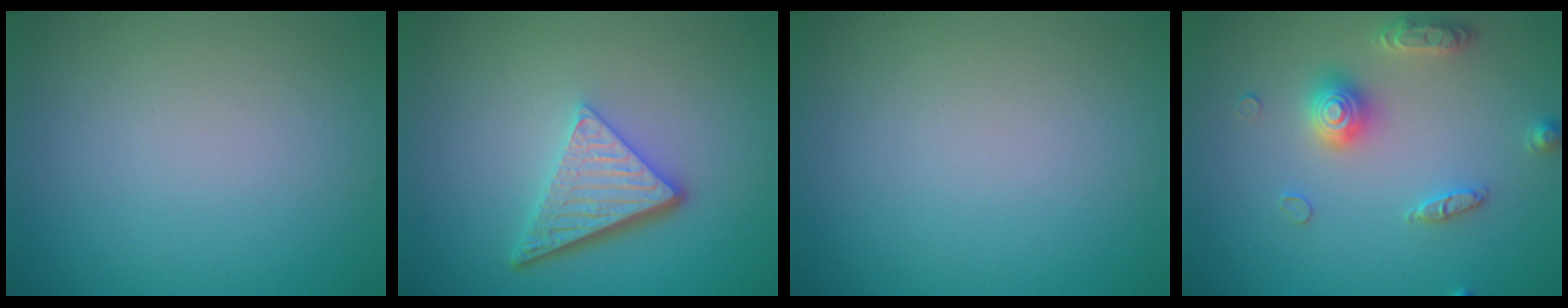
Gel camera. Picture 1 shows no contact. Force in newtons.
{"total": 4.8, "press": 3.5, "slide": 3.4}
{"total": 0.0}
{"total": 3.2, "press": 3.2, "slide": 0.5}